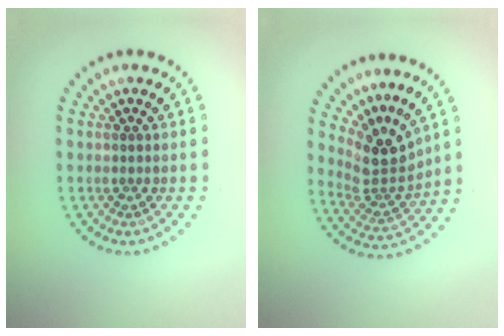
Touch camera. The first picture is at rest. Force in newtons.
{"total": 3.8, "press": 2.6, "slide": 2.8}